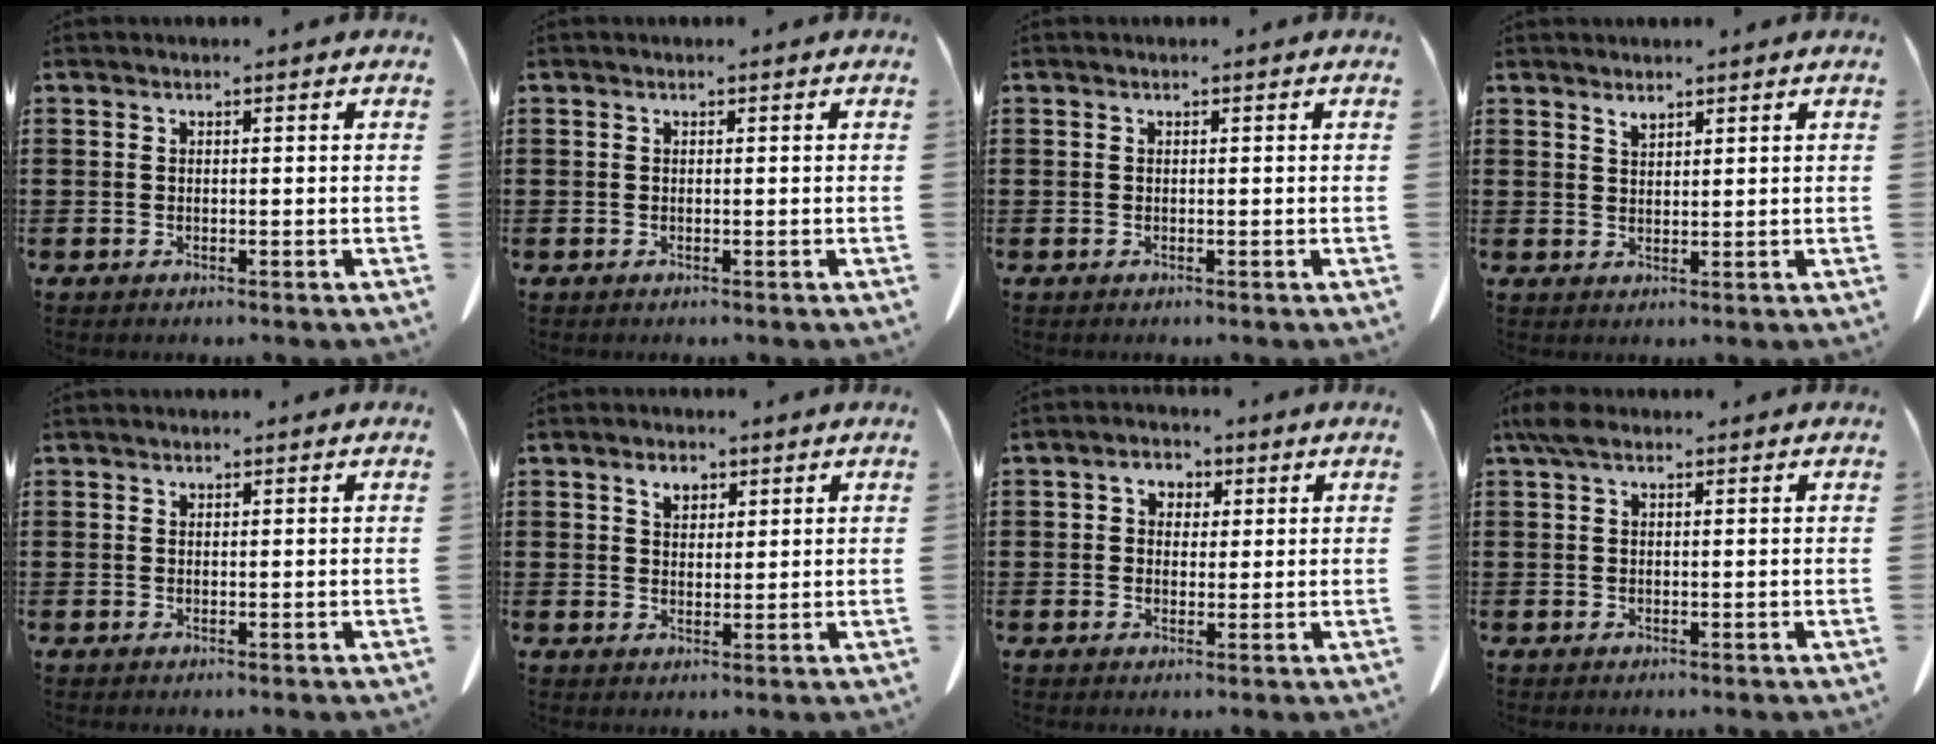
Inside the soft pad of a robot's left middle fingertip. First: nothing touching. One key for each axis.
{"total": 0.0}
{"total": 0.0}
{"total": 1.6, "fx": 1.5, "fy": 0.3, "fz": 0.5, "tx": -0.013, "ty": -0.002, "tz": 0.029}
{"total": 0.5, "fx": 0.5, "fy": 0.1, "fz": 0.1, "tx": -0.004, "ty": -0.002, "tz": 0.011}
{"total": 2.8, "fx": 1.8, "fy": 1.6, "fz": 1.3, "tx": -0.024, "ty": 0.002, "tz": 0.032}
{"total": 2.7, "fx": 0.7, "fy": 2.3, "fz": 1.2, "tx": -0.033, "ty": 0.011, "tz": 0.009}
{"total": 2.5, "fx": 1.1, "fy": 1.2, "fz": 1.9, "tx": -0.042, "ty": 0.006, "tz": 0.021}